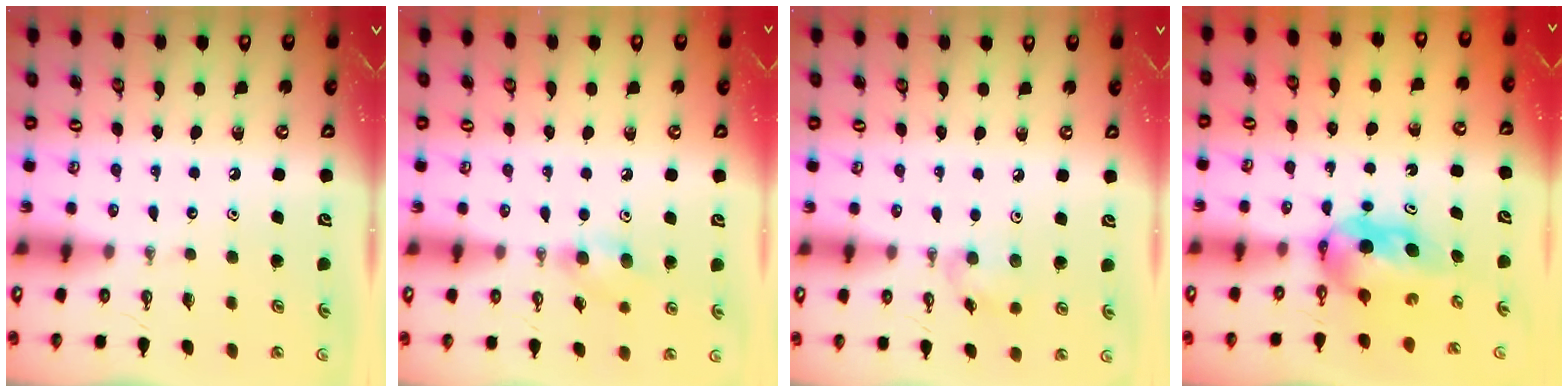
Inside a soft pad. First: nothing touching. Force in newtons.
{"total": 7.4, "press": 7.2, "slide": 1.4}
{"total": 6.5, "press": 6.4, "slide": 0.7}
{"total": 6.9, "press": 4.3, "slide": 5.4}